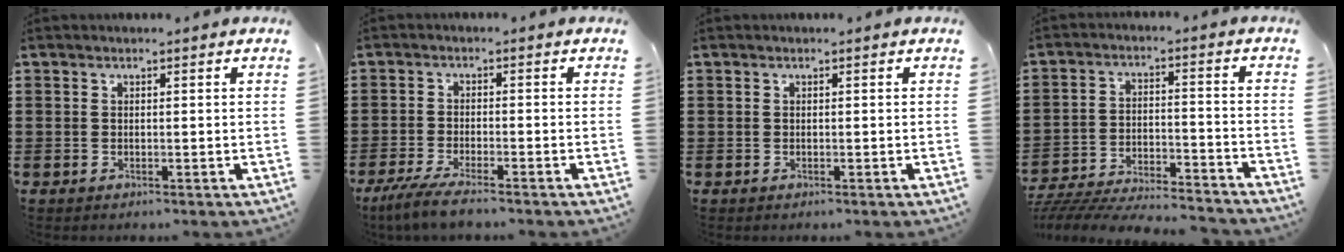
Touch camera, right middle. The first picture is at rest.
{"total": 4.4, "force": [-3.7, 0.1, 2.3], "torque": [-0.061, -0.016, -0.073]}
{"total": 0.0}
{"total": 6.3, "force": [-6.2, 0.4, 1.2], "torque": [-0.026, 0.003, -0.124]}